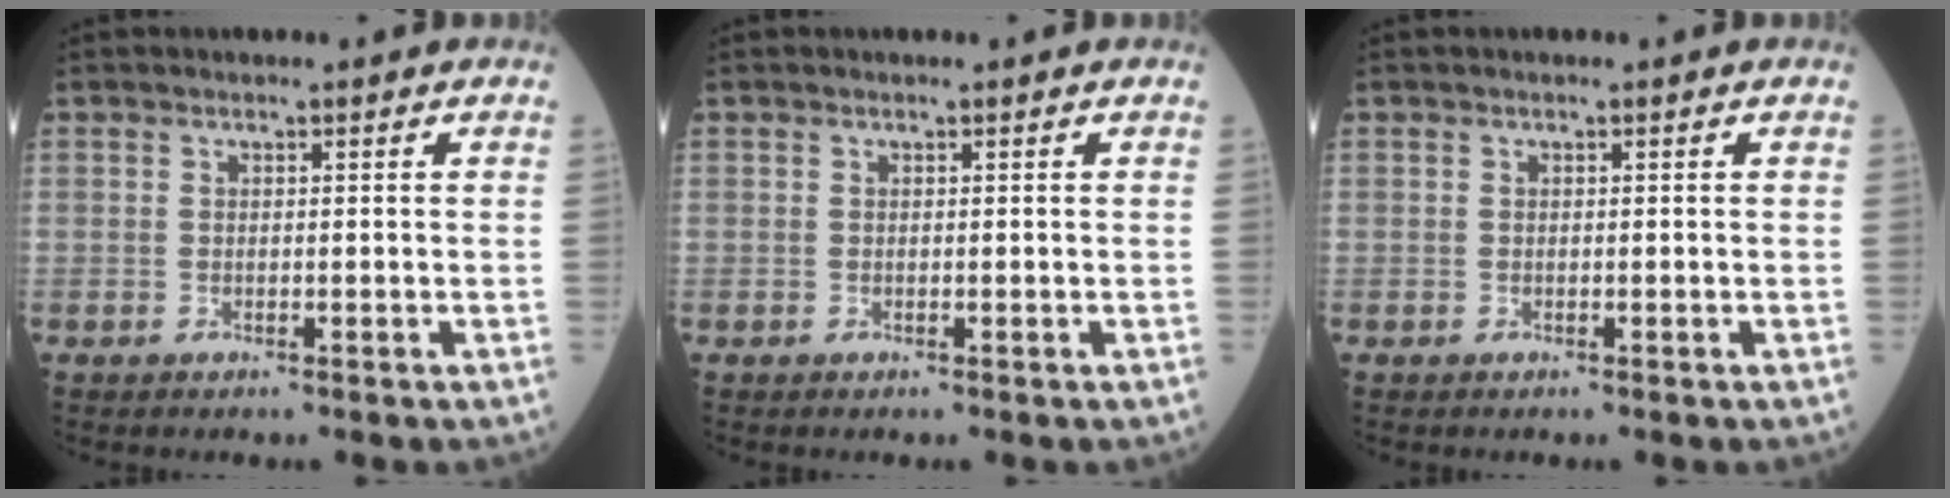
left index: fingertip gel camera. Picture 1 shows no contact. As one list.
[{"total": 1.0, "force": [-0.9, -0.1, -0.2], "torque": [0.001, -0.006, -0.014]}, {"total": 0.0}]